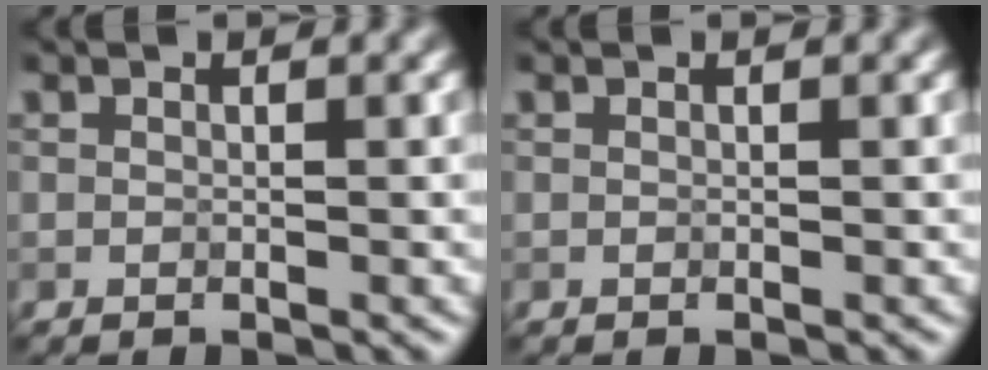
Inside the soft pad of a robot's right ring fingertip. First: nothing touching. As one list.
[{"total": 0.0}]